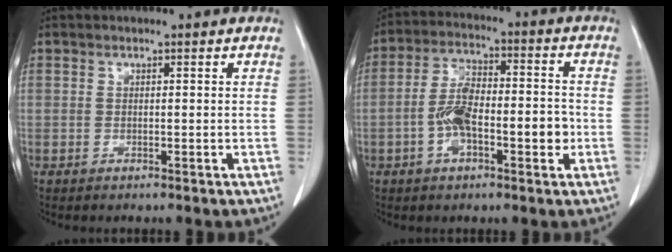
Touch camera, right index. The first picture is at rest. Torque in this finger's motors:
{"motor_torque": [0.50, -0.20, 0.27, 0.14]}